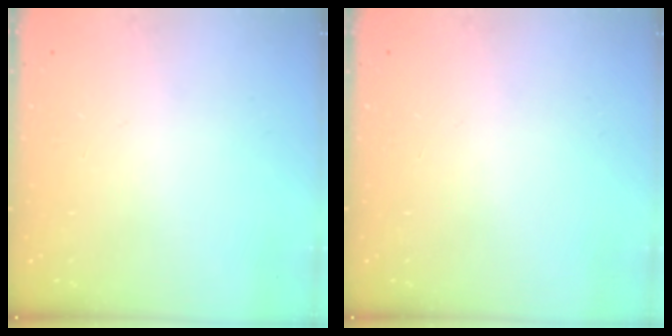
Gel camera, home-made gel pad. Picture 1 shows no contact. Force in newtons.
{"total": 0.0}